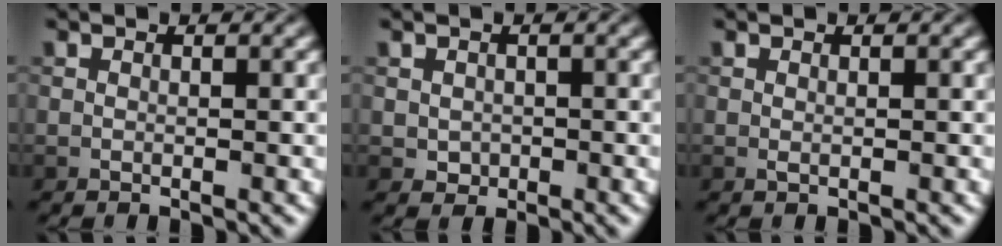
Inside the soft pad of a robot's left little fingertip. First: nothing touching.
{"total": 1.3, "force": [-0.2, 1.2, 0.5], "torque": [-0.010, -0.005, -0.004]}
{"total": 0.0}